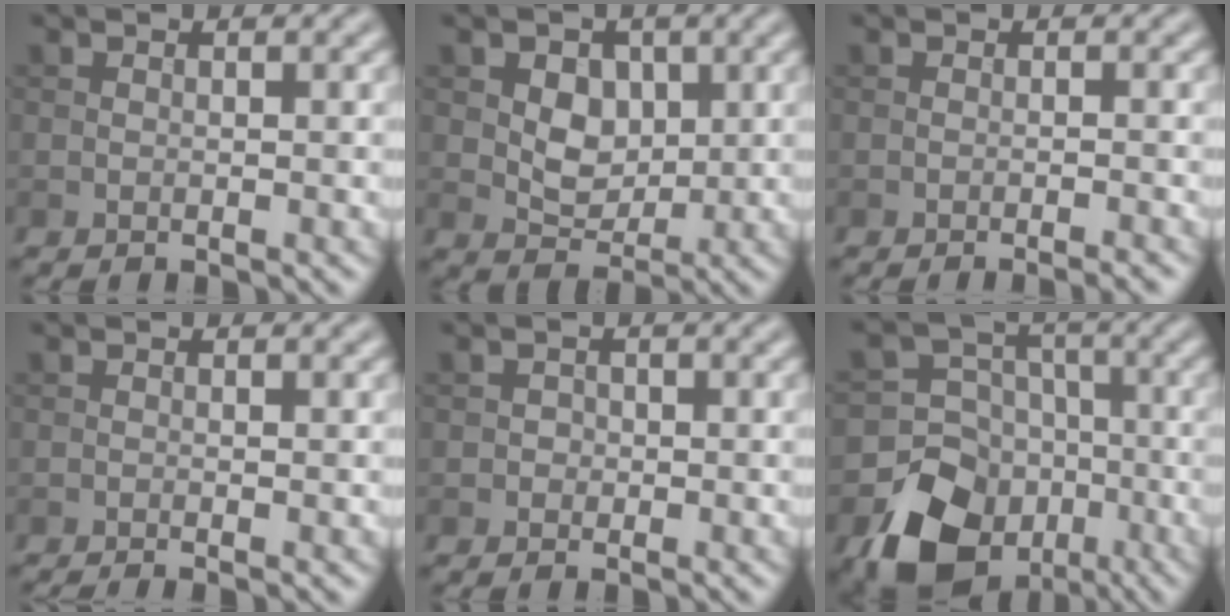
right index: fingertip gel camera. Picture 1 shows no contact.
{"total": 3.7, "force": [0.6, 2.8, 2.3], "torque": [-0.033, -0.005, 0.006]}
{"total": 1.9, "force": [-1.2, 0.3, 1.4], "torque": [-0.011, 0.002, -0.020]}
{"total": 1.3, "force": [-0.5, 0.4, 1.2], "torque": [-0.011, -0.008, -0.011]}
{"total": 0.9, "force": [-0.2, 0.8, 0.2], "torque": [0.003, -0.001, -0.005]}
{"total": 14.0, "force": [-7.1, 11.2, 4.6], "torque": [-0.091, -0.050, -0.128]}